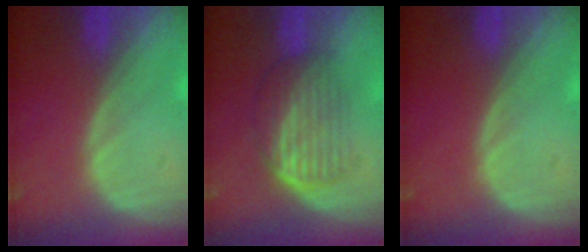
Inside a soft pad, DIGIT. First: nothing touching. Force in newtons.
{"total": 6.7, "press": 5.8, "slide": 3.2}
{"total": 0.0}